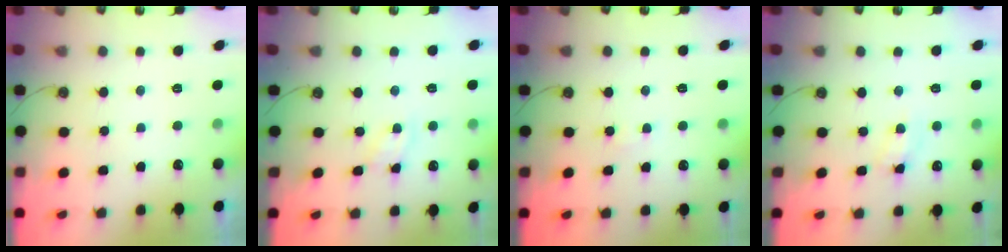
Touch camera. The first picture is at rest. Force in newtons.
{"total": 4.2, "press": 4.1, "slide": 0.6}
{"total": 1.9, "press": 1.9, "slide": 0.2}
{"total": 4.9, "press": 4.8, "slide": 0.7}